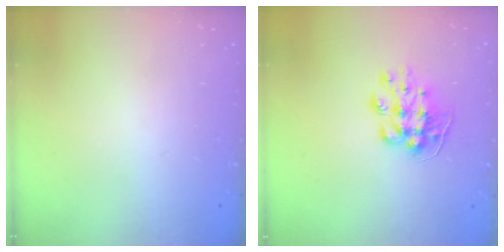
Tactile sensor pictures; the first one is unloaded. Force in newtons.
{"total": 11.3, "press": 11.3, "slide": 0.7}